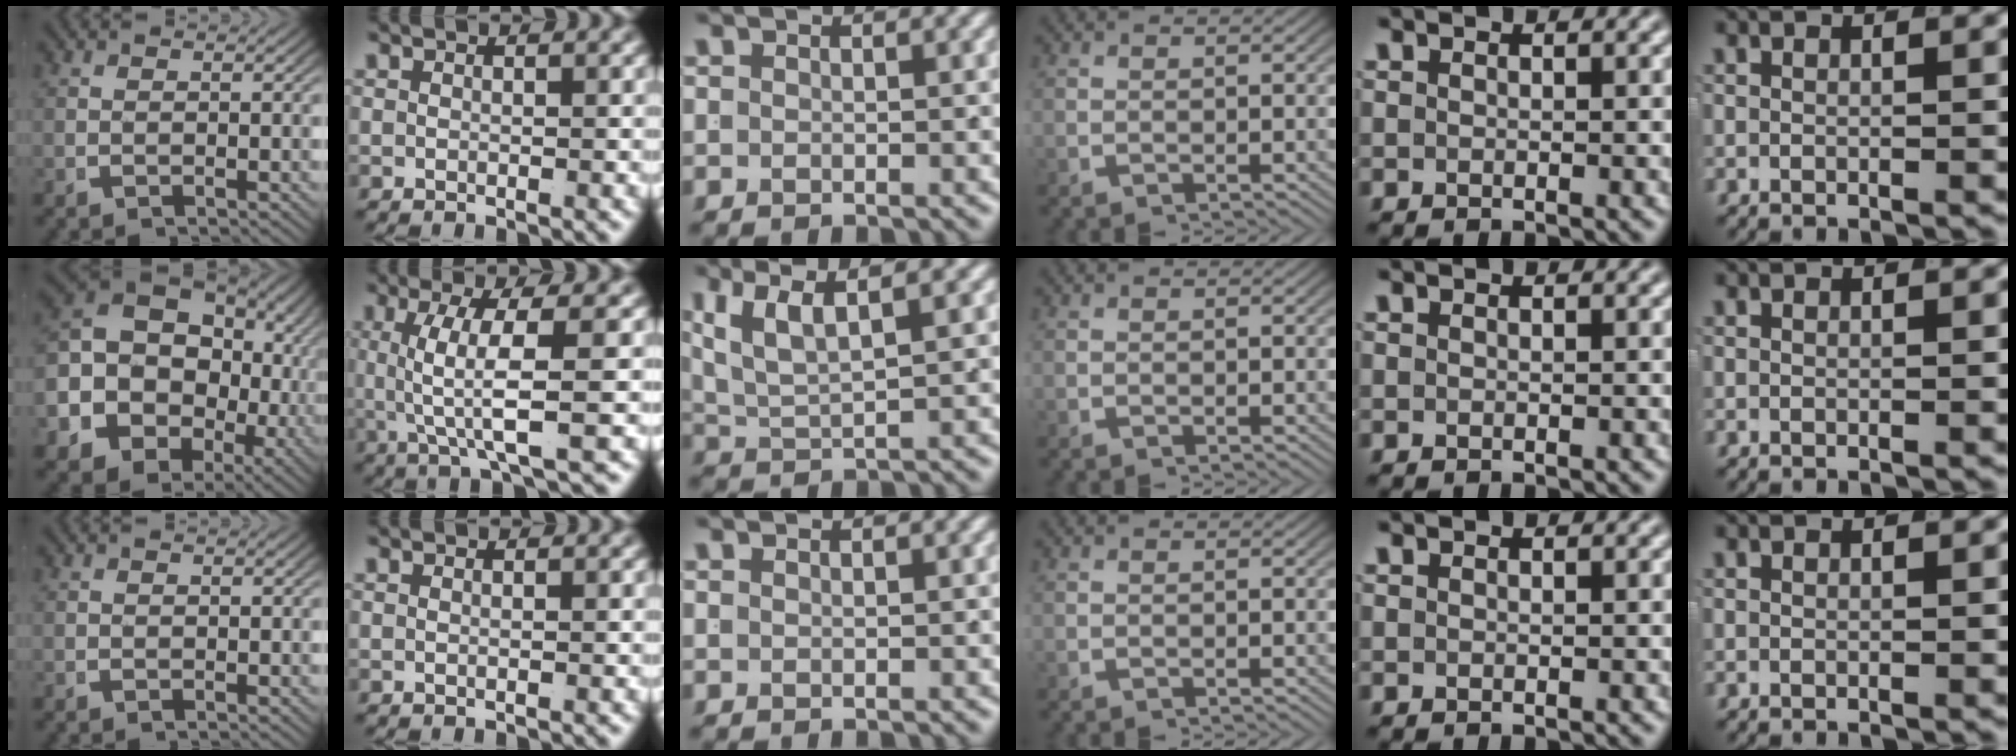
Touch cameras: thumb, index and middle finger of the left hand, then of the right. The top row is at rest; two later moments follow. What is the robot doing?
{"motion": "lift_and_place", "object": "shorts"}